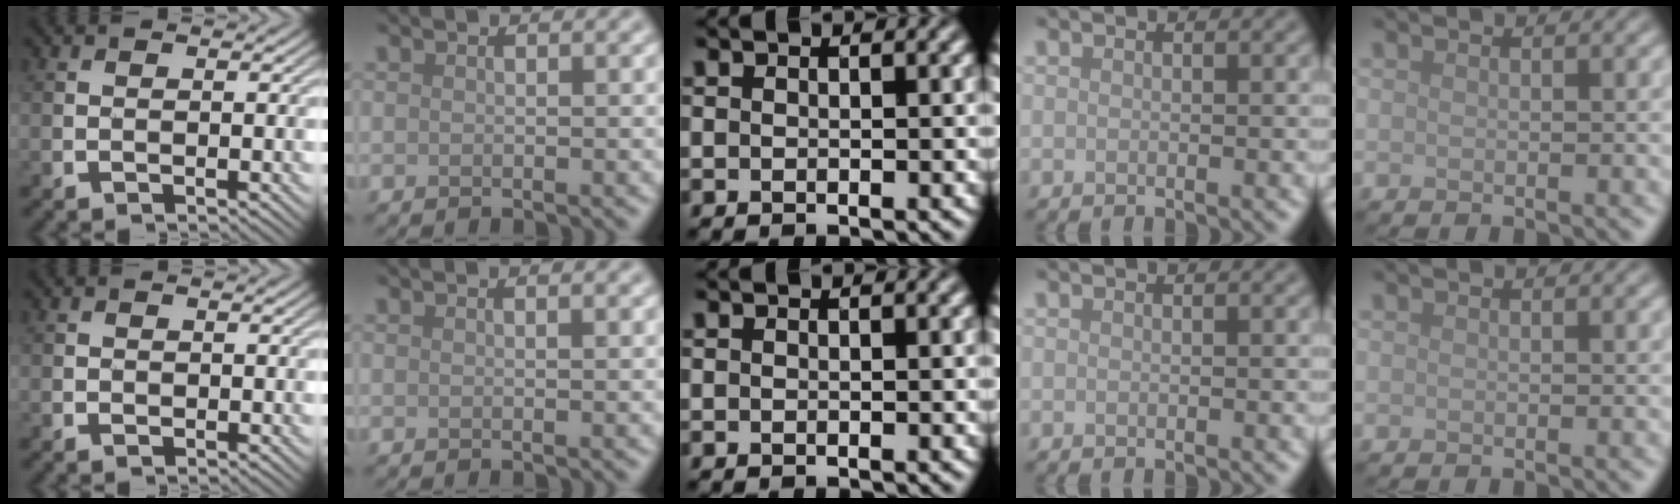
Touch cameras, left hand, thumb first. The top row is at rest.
{"thumb": {"total": 0.6, "force": [-0.2, 0.5, 0.2], "torque": [-0.001, -0.006, -0.006]}, "index": {"total": 0.6, "force": [0.4, 0.1, 0.5], "torque": [-0.004, 0.005, 0.005]}}